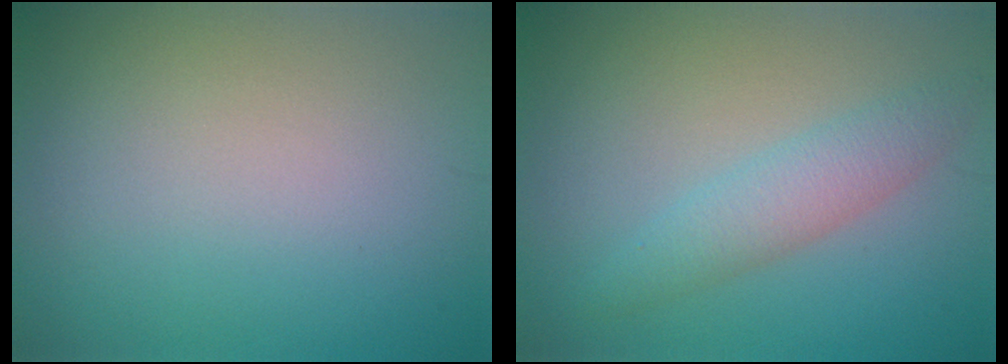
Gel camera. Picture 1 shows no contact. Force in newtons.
{"total": 2.8, "press": 2.8, "slide": 0.0}